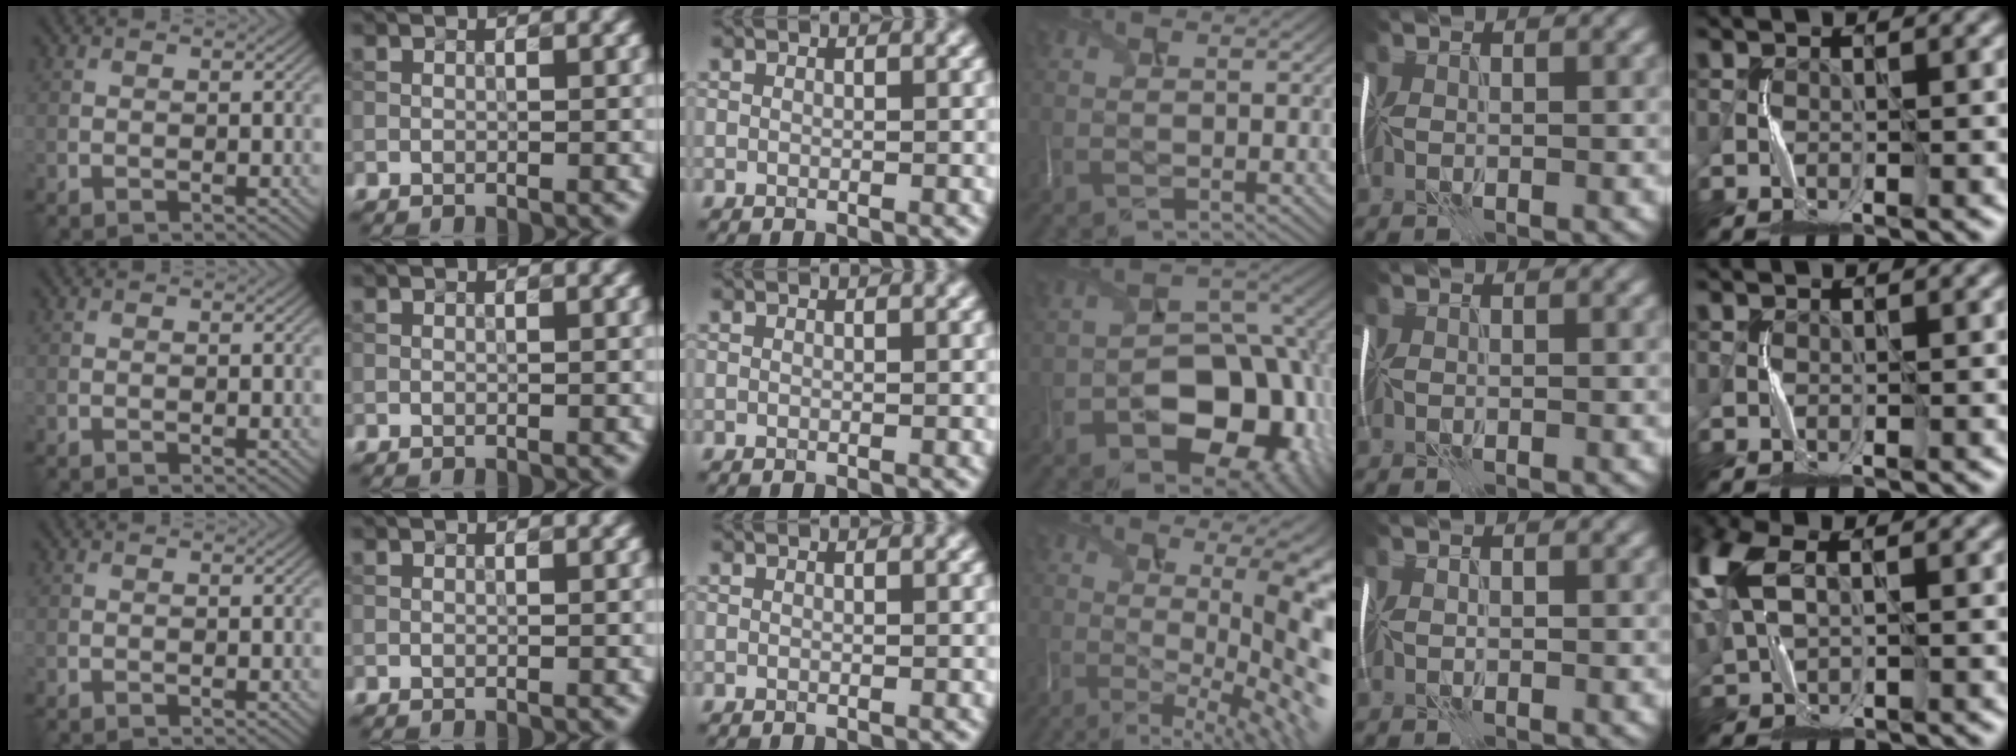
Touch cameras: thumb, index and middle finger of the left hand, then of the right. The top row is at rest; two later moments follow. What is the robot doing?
{"motion": "shake", "object": "plastic piggy bank"}